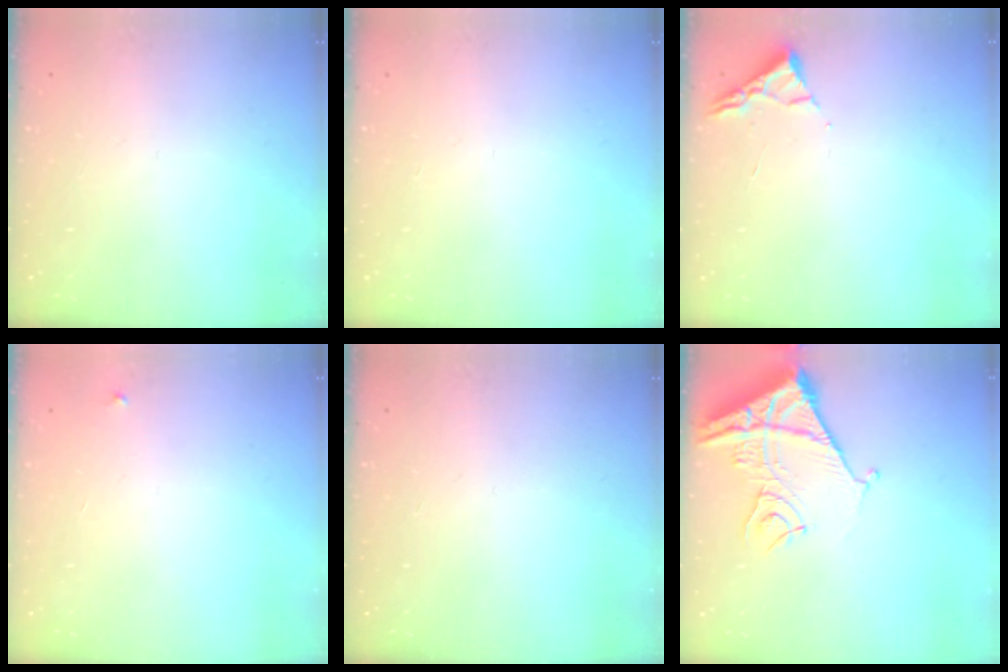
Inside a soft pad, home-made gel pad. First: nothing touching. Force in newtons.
{"total": 0.0}
{"total": 3.0, "press": 2.9, "slide": 0.4}
{"total": 2.1, "press": 2.1, "slide": 0.1}
{"total": 0.0}
{"total": 12.8, "press": 12.7, "slide": 1.6}